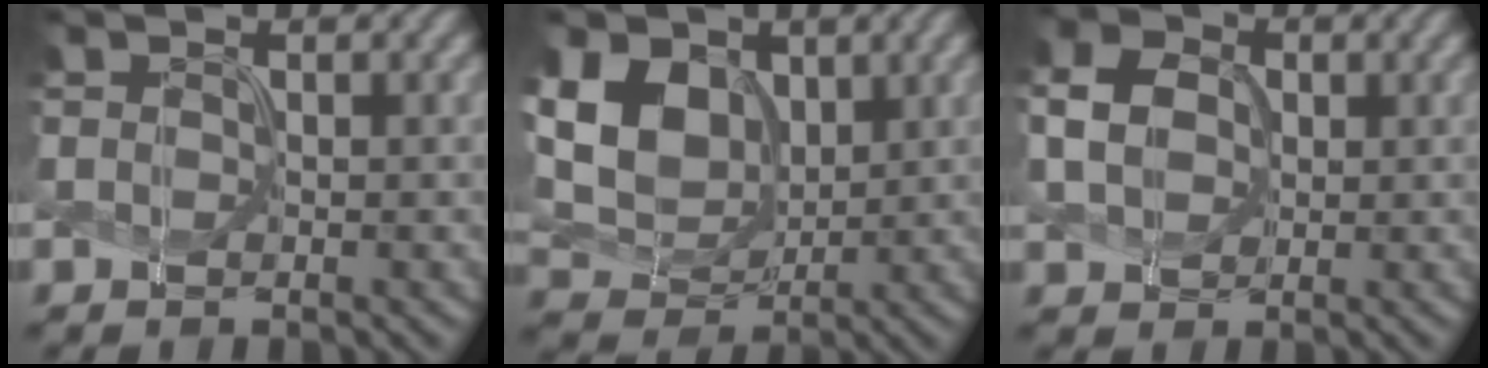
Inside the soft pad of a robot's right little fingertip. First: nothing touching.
{"total": 6.5, "force": [1.6, 5.0, 3.8], "torque": [-0.106, 0.003, 0.030]}
{"total": 3.4, "force": [0.2, 2.8, 1.9], "torque": [-0.054, 0.009, 0.004]}